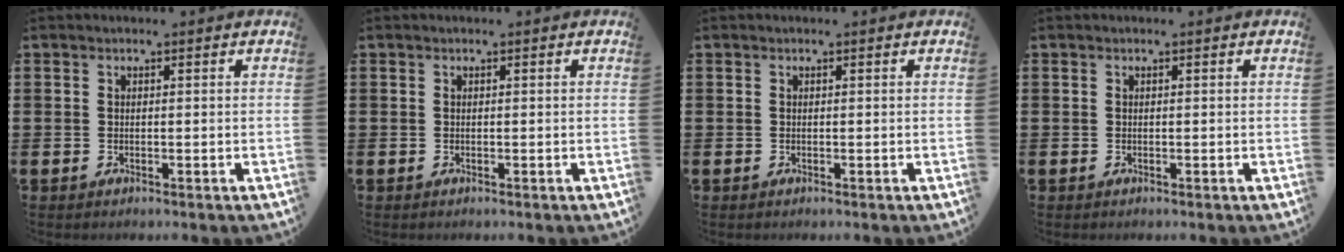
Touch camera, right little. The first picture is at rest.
{"total": 0.0}
{"total": 0.0}
{"total": 0.0}